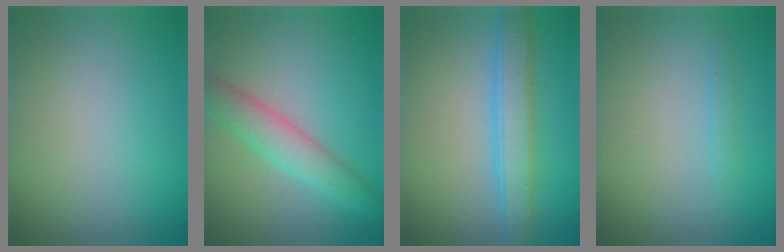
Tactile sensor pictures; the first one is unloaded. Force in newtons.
{"total": 3.9, "press": 3.9, "slide": 0.0}
{"total": 4.0, "press": 4.0, "slide": 0.1}
{"total": 0.6, "press": 0.6, "slide": 0.1}